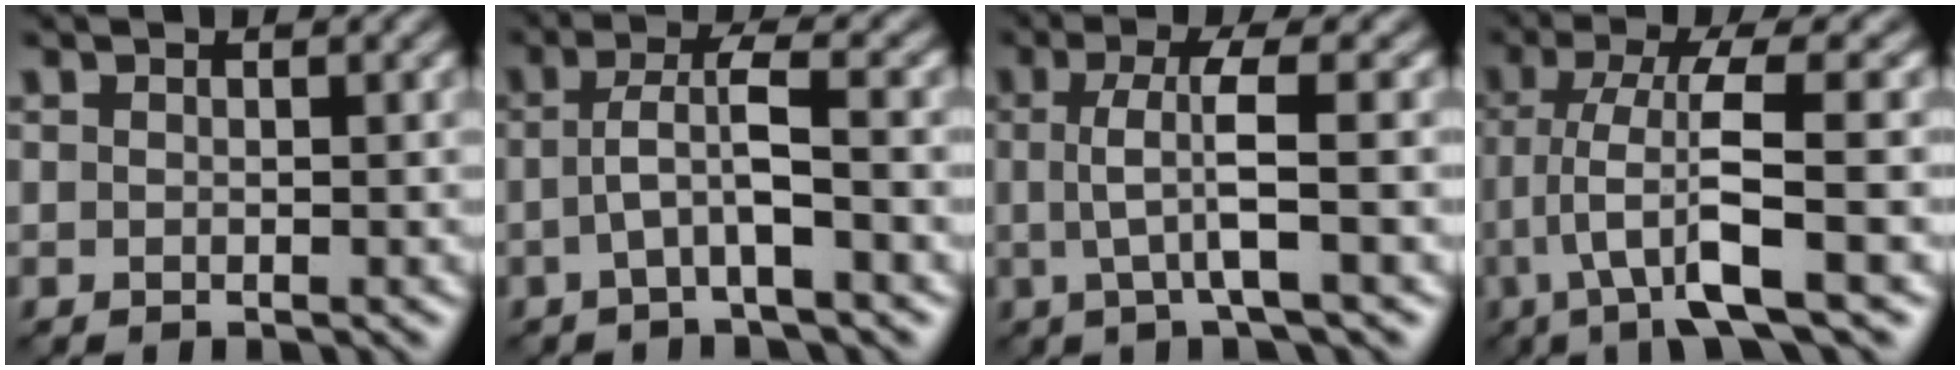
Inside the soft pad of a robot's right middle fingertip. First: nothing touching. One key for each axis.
{"total": 3.7, "fx": -0.5, "fy": 0.5, "fz": 3.6, "tx": -0.073, "ty": 0.007, "tz": -0.013}
{"total": 4.3, "fx": 0.0, "fy": 0.7, "fz": 4.3, "tx": -0.081, "ty": 0.001, "tz": 0.000}
{"total": 6.6, "fx": -1.5, "fy": 0.9, "fz": 6.4, "tx": -0.119, "ty": 0.006, "tz": -0.031}